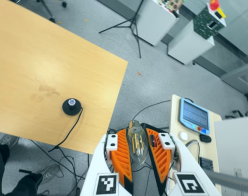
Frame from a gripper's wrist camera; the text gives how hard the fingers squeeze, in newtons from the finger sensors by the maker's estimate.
{"total": 12.4, "left": 12.6, "right": 12.2}